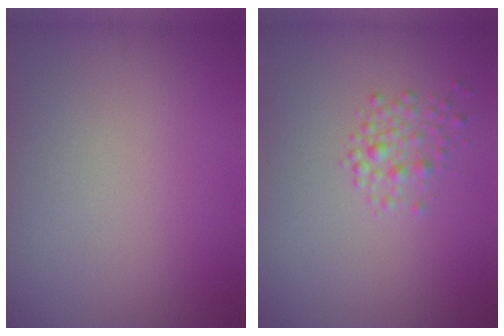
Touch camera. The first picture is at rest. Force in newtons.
{"total": 1.9, "press": 1.9, "slide": 0.1}